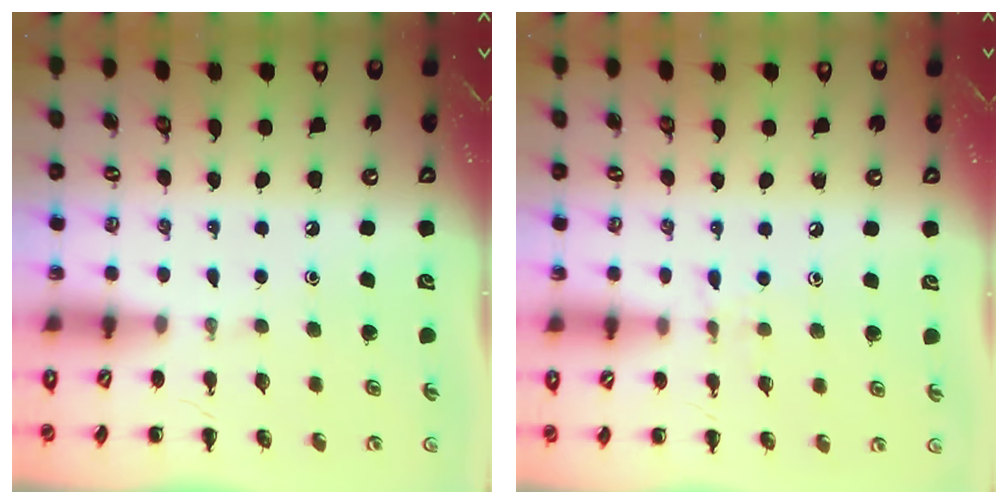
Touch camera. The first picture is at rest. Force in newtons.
{"total": 5.7, "press": 5.3, "slide": 2.2}